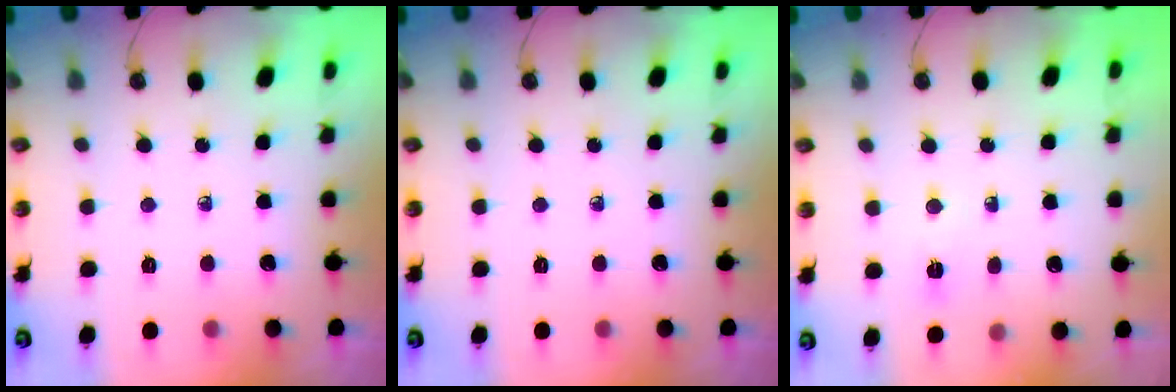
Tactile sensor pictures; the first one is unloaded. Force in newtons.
{"total": 0.0}
{"total": 2.8, "press": 2.8, "slide": 0.2}